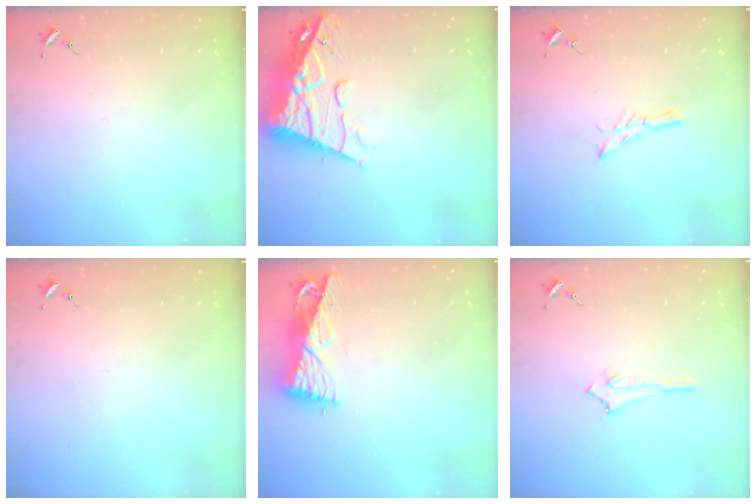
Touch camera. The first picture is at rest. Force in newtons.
{"total": 15.2, "press": 15.1, "slide": 1.8}
{"total": 5.8, "press": 5.7, "slide": 0.6}
{"total": 0.0}
{"total": 9.3, "press": 9.3, "slide": 1.0}
{"total": 2.5, "press": 2.5, "slide": 0.2}